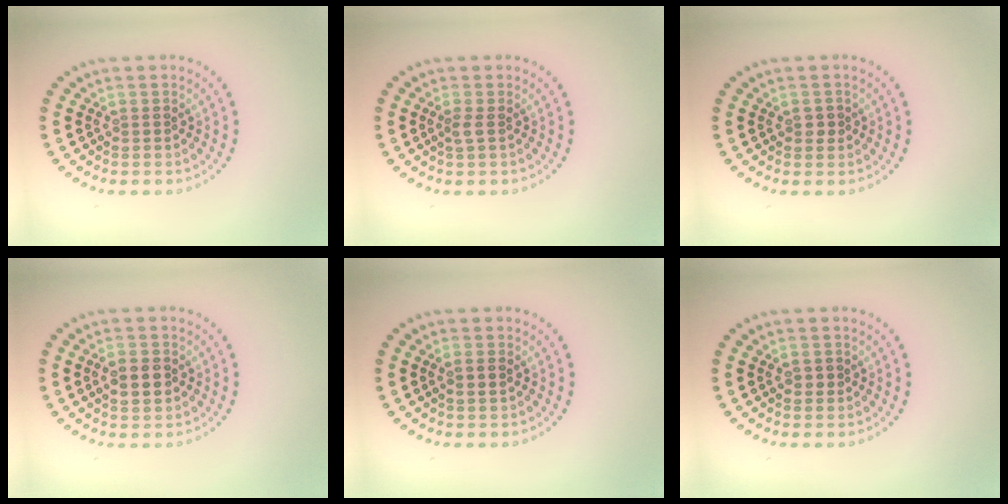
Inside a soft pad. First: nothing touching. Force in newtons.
{"total": 1.0, "press": 0.7, "slide": 0.7}
{"total": 1.0, "press": 1.0, "slide": 0.2}
{"total": 2.6, "press": 2.6, "slide": 0.2}
{"total": 1.1, "press": 1.1, "slide": 0.4}
{"total": 1.0, "press": 1.0, "slide": 0.1}